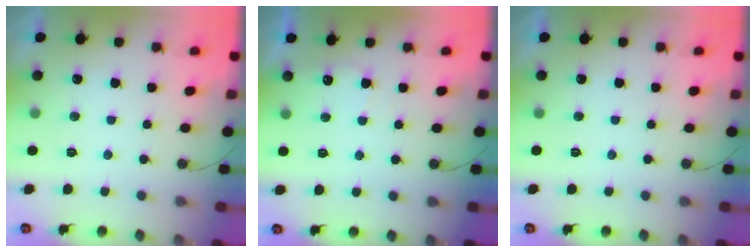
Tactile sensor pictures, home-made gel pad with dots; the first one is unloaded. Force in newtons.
{"total": 3.0, "press": 3.0, "slide": 0.3}
{"total": 0.0}